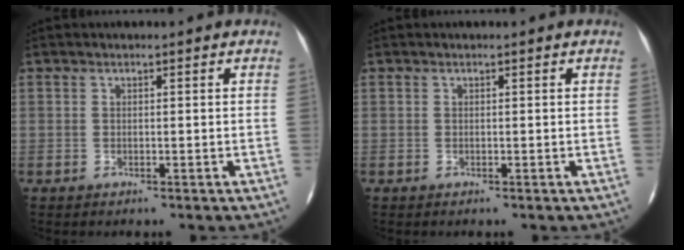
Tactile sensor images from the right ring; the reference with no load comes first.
{"total": 0.0}